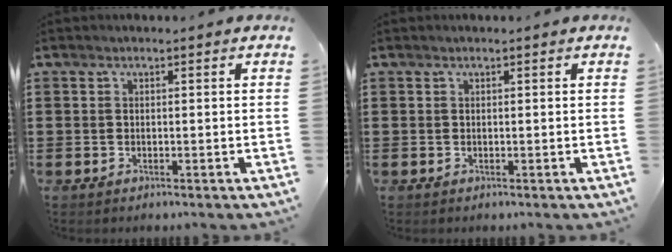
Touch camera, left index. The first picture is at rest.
{"total": 0.0}